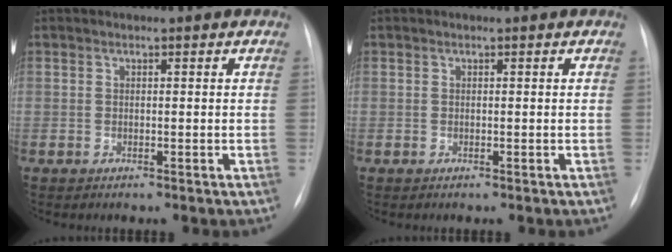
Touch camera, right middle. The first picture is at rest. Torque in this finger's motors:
{"motor_torque": [0.00, 0.00, 0.00, 0.00]}